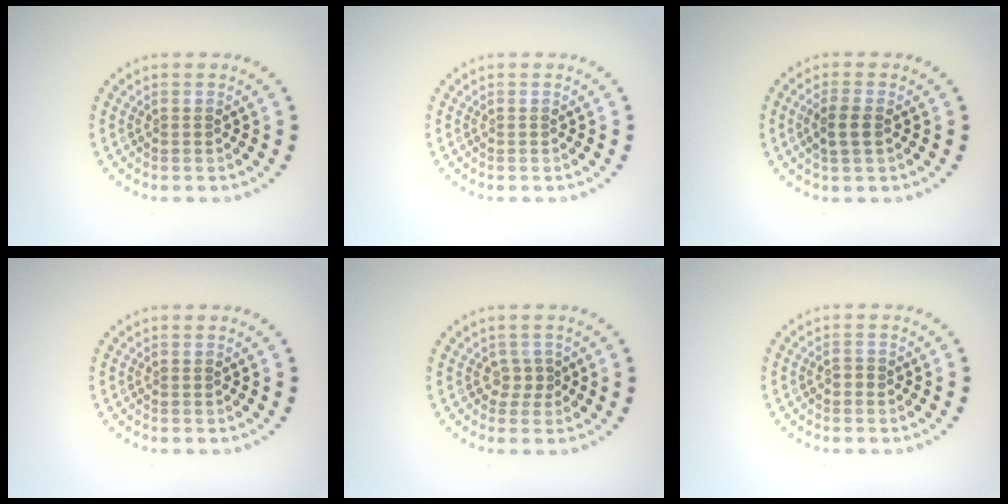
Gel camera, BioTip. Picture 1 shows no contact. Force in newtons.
{"total": 0.0}
{"total": 2.0, "press": 1.9, "slide": 0.6}
{"total": 0.0}
{"total": 1.3, "press": 1.0, "slide": 0.9}
{"total": 0.7, "press": 0.7, "slide": 0.2}